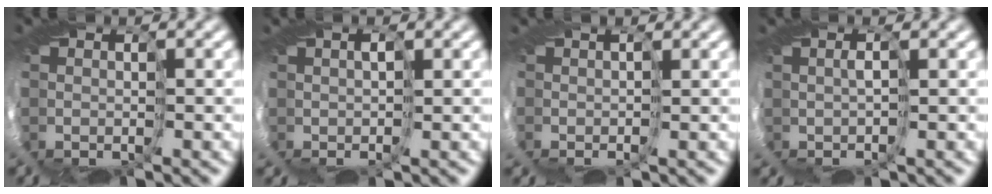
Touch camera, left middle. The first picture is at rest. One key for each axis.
{"total": 1.4, "fx": 0.5, "fy": -1.1, "fz": -0.7, "tx": 0.018, "ty": 0.014, "tz": 0.006}
{"total": 1.6, "fx": 0.8, "fy": -1.1, "fz": -0.7, "tx": 0.018, "ty": 0.011, "tz": 0.005}
{"total": 2.5, "fx": 0.3, "fy": -2.3, "fz": -0.9, "tx": 0.027, "ty": 0.010, "tz": -0.005}